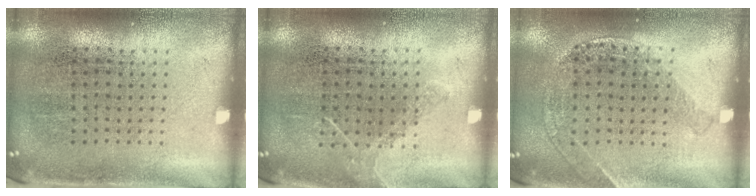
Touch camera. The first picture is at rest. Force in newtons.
{"total": 0.9, "press": 0.9, "slide": 0.4}
{"total": 1.2, "press": 1.2, "slide": 0.1}